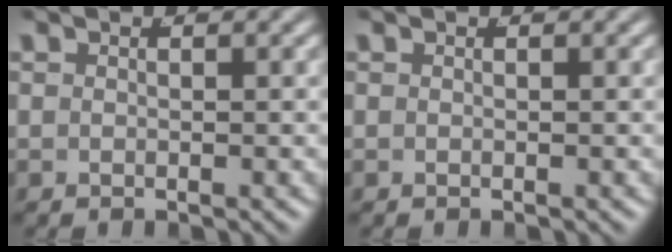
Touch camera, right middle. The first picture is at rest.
{"total": 0.0}